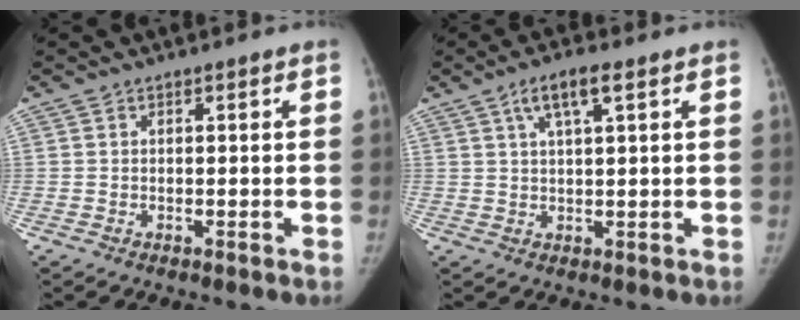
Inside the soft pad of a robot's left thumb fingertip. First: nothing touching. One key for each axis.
{"total": 5.4, "fx": 2.7, "fy": 1.2, "fz": 4.6, "tx": -0.087, "ty": 0.002, "tz": 0.050}